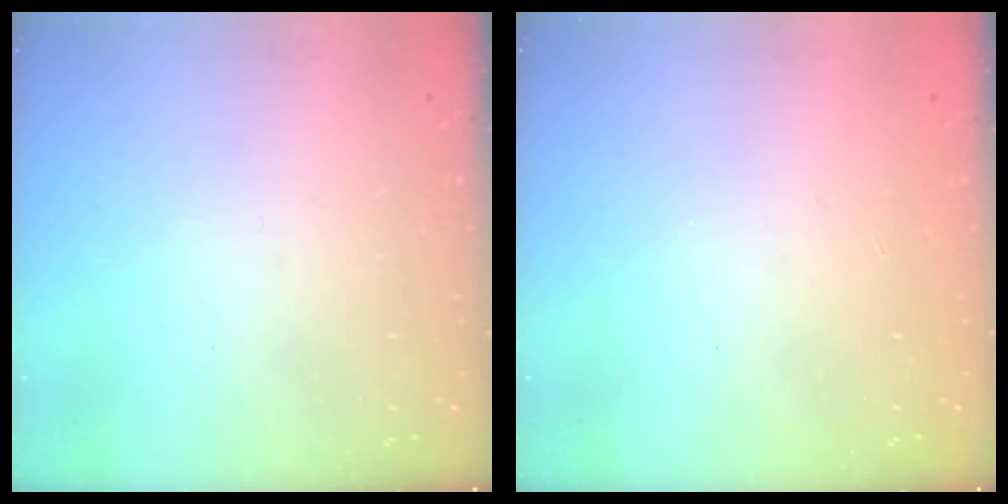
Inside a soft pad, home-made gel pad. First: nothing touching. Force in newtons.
{"total": 0.7, "press": 0.7, "slide": 0.2}